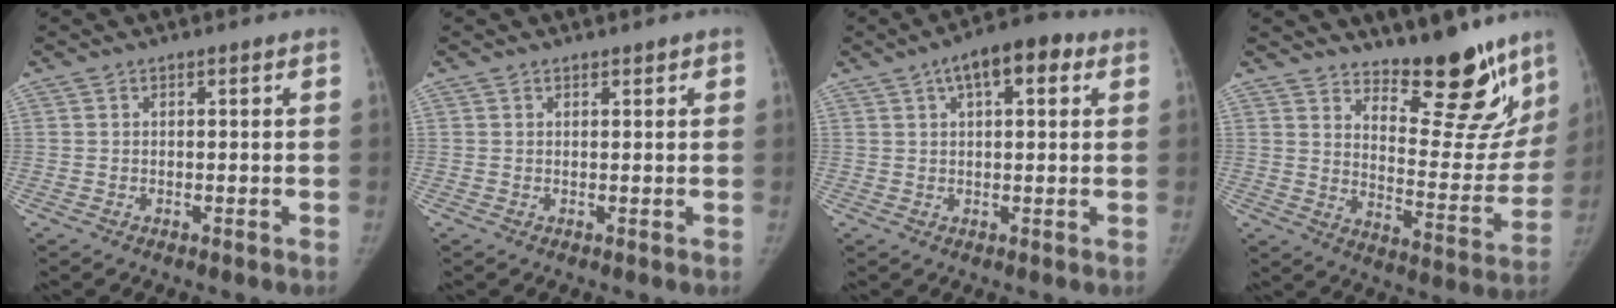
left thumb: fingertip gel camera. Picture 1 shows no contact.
{"total": 1.0, "force": [0.7, 0.5, 0.5], "torque": [-0.001, -0.002, 0.008]}
{"total": 9.2, "force": [4.0, 3.9, 7.3], "torque": [-0.094, 0.013, 0.054]}
{"total": 17.7, "force": [13.9, 5.9, 9.4], "torque": [-0.075, -0.124, 0.198]}